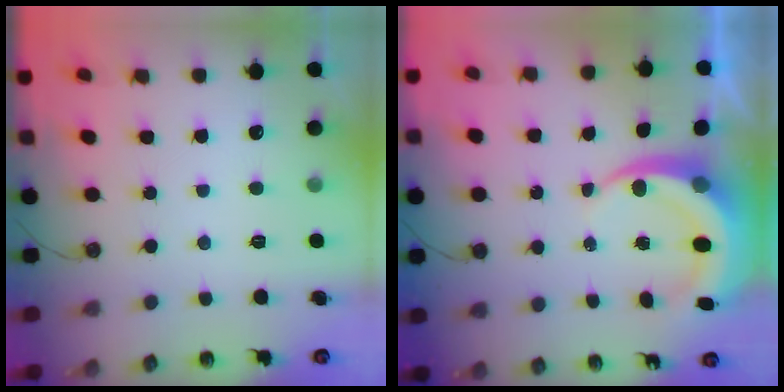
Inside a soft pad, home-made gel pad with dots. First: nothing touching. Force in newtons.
{"total": 8.1, "press": 8.0, "slide": 1.2}